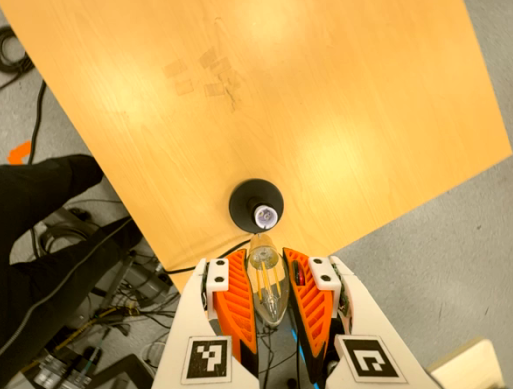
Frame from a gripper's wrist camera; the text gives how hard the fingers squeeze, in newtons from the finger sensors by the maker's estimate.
{"total": 21.1, "left": 23.0, "right": 19.1}